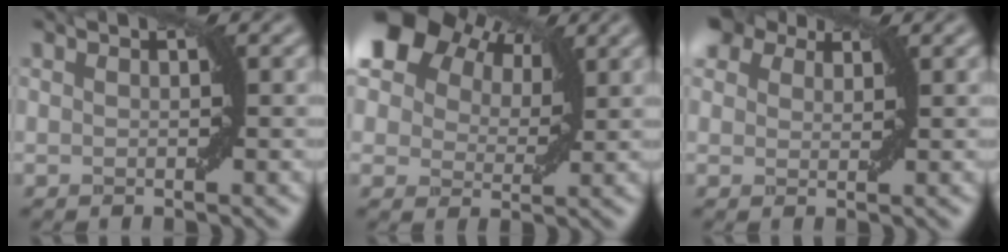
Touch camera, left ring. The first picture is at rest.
{"total": 3.7, "force": [2.8, 2.3, 0.5], "torque": [-0.024, 0.006, 0.060]}
{"total": 1.7, "force": [1.2, 0.7, -1.0], "torque": [0.004, 0.002, 0.019]}